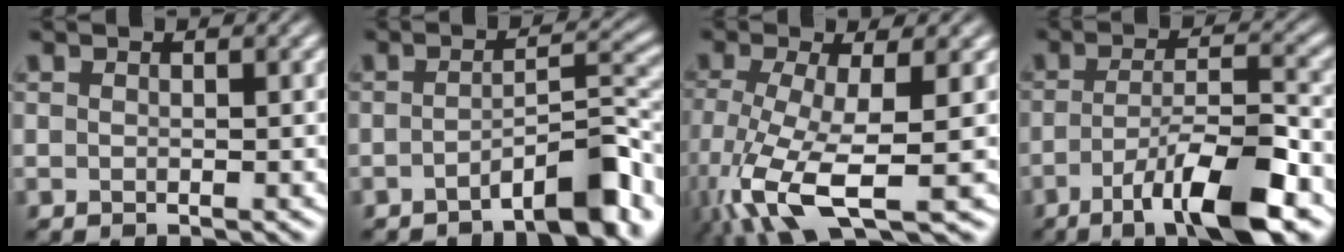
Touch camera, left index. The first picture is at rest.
{"total": 5.3, "force": [-3.4, 1.3, 3.9], "torque": [-0.051, 0.012, -0.051]}
{"total": 8.7, "force": [-3.6, 2.7, 7.4], "torque": [-0.172, -0.021, -0.066]}
{"total": 8.6, "force": [-4.6, 1.8, 7.1], "torque": [-0.114, 0.007, -0.078]}